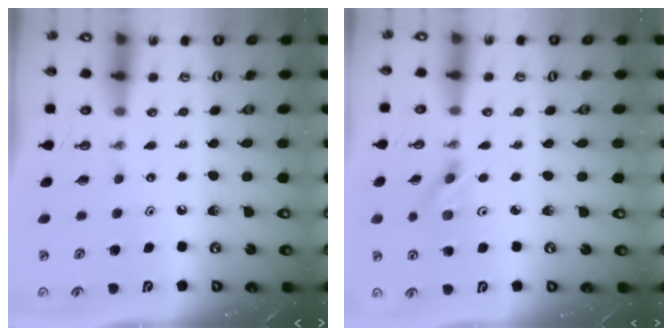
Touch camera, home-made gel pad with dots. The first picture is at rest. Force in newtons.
{"total": 2.0, "press": 1.9, "slide": 0.6}